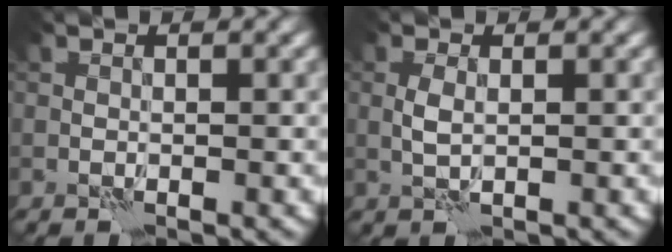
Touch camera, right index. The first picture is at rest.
{"total": 1.3, "force": [0.1, 0.5, 1.2], "torque": [-0.030, 0.001, 0.001]}